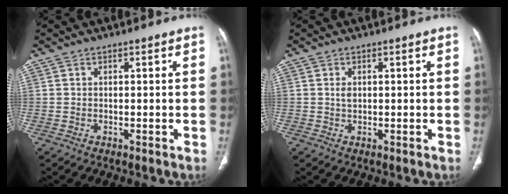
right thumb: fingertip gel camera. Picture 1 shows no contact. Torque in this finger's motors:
{"motor_torque": [0.72, 0.38, 0.27, -0.71, -0.02]}